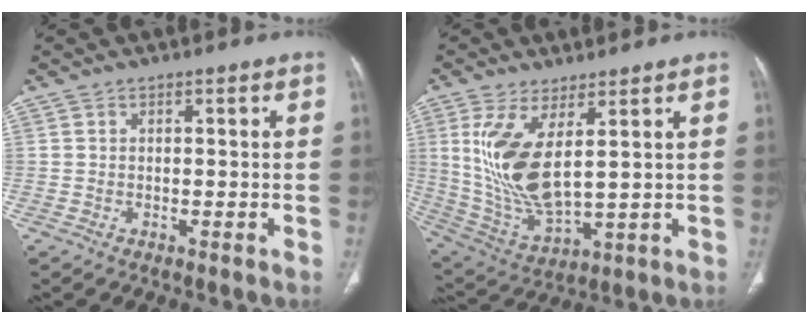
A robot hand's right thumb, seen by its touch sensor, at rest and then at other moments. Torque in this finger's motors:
{"motor_torque": [-0.41, 0.83, 0.50, 0.49, 0.17]}